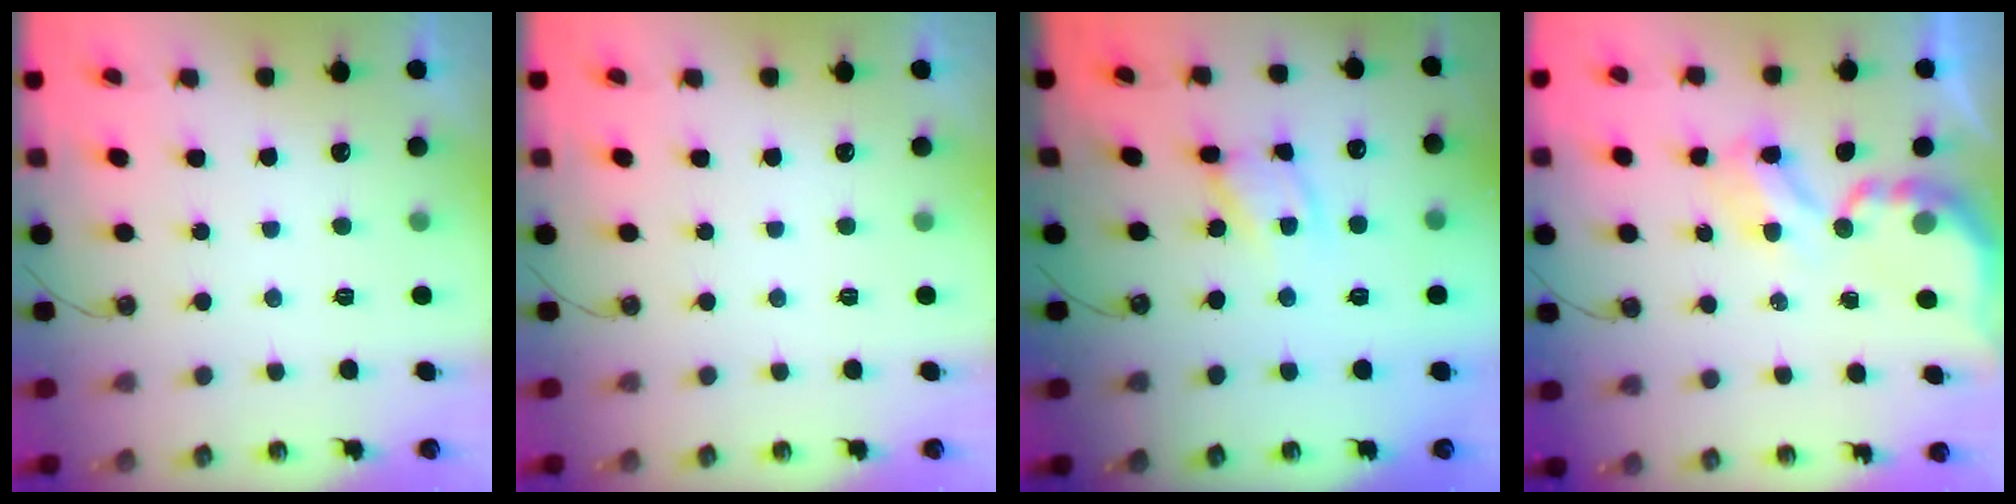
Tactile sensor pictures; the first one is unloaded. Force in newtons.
{"total": 0.0}
{"total": 8.3, "press": 8.3, "slide": 0.5}
{"total": 4.8, "press": 4.8, "slide": 0.3}